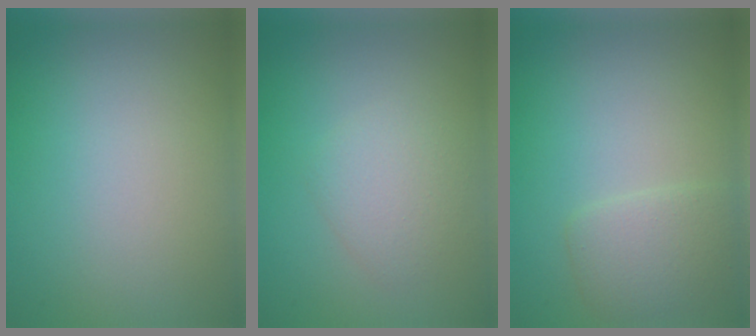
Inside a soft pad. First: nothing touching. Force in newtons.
{"total": 2.4, "press": 2.4, "slide": 0.1}
{"total": 2.7, "press": 2.7, "slide": 0.1}